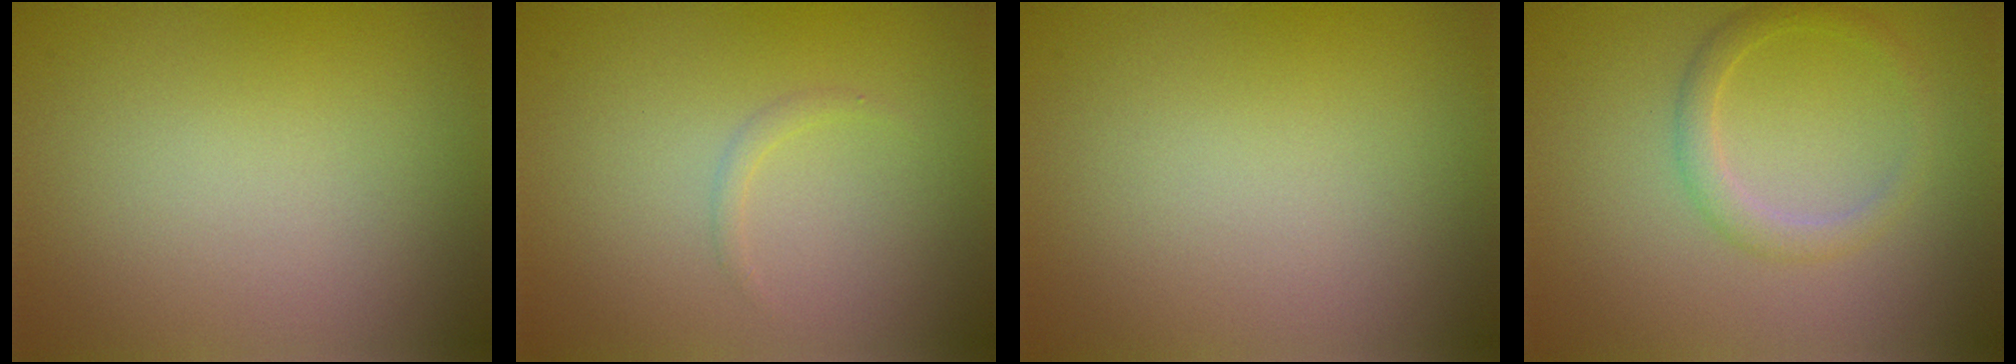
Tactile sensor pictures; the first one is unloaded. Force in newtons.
{"total": 0.7, "press": 0.7, "slide": 0.1}
{"total": 0.0}
{"total": 2.0, "press": 2.0, "slide": 0.2}